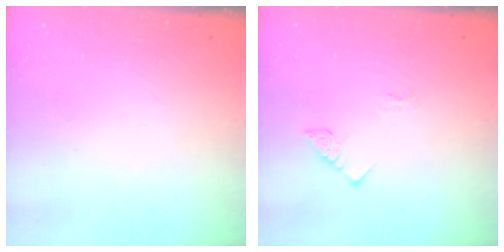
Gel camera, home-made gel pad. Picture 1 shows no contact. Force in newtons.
{"total": 2.3, "press": 2.3, "slide": 0.4}